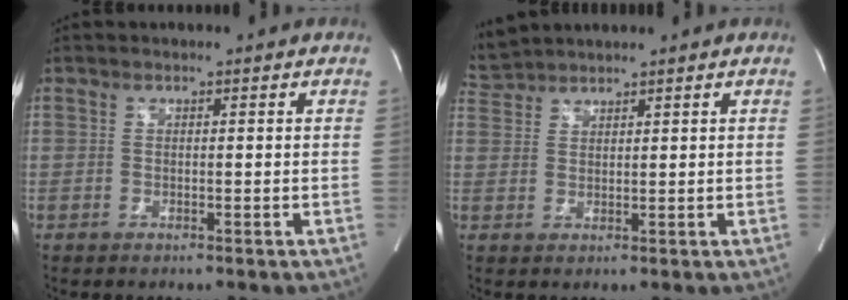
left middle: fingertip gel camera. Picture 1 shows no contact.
{"total": 3.7, "force": [3.7, 0.0, -0.3], "torque": [-0.011, 0.021, 0.080]}